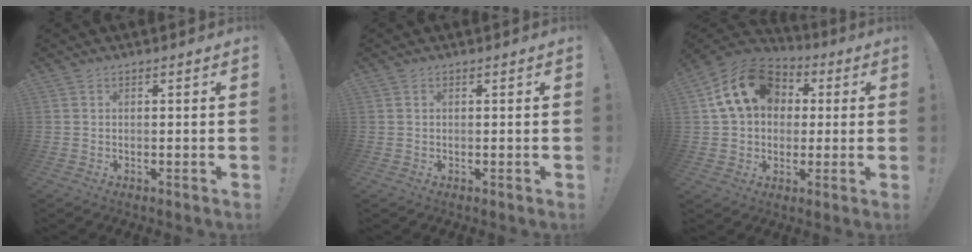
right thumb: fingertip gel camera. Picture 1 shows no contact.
{"total": 0.0}
{"total": 16.9, "force": [5.1, 12.8, 9.7], "torque": [-0.156, 0.000, 0.097]}